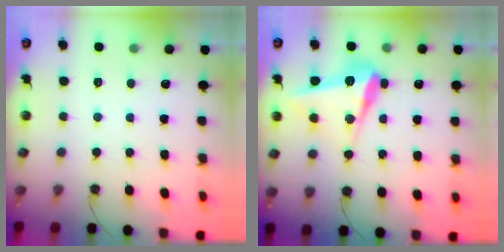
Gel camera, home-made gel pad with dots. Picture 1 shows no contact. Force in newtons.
{"total": 15.1, "press": 15.1, "slide": 1.3}